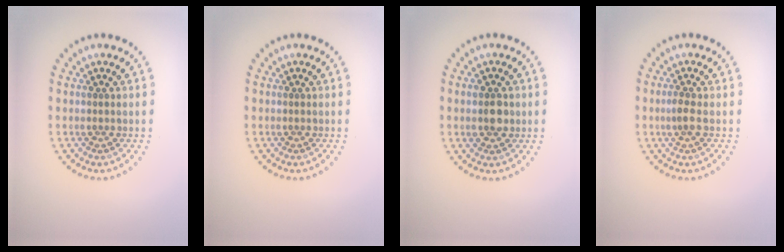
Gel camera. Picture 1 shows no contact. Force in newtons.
{"total": 0.0}
{"total": 2.5, "press": 2.5, "slide": 0.3}
{"total": 1.2, "press": 1.0, "slide": 0.6}